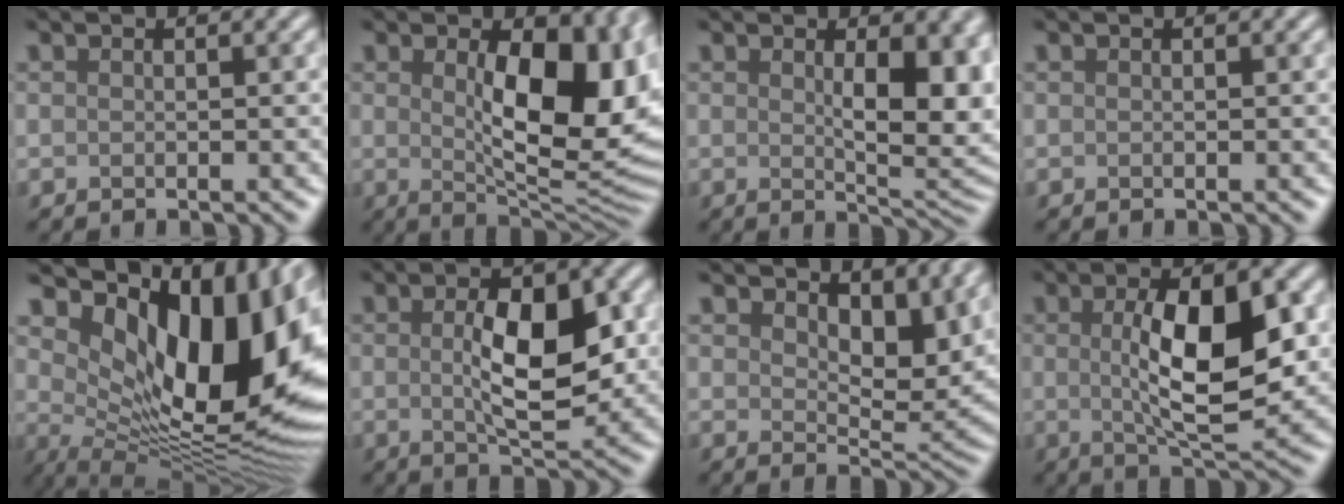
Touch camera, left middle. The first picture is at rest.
{"total": 11.9, "force": [1.6, 5.6, 10.4], "torque": [-0.134, -0.010, 0.035]}
{"total": 6.7, "force": [0.8, 2.5, 6.1], "torque": [-0.085, -0.011, 0.023]}
{"total": 0.0}
{"total": 15.0, "force": [4.2, 7.5, 12.3], "torque": [-0.167, -0.016, 0.086]}
{"total": 7.2, "force": [0.1, 3.3, 6.4], "torque": [-0.110, -0.002, 0.005]}
{"total": 5.1, "force": [2.8, 2.5, 3.4], "torque": [-0.053, -0.011, 0.040]}
{"total": 8.8, "force": [0.5, 3.2, 8.2], "torque": [-0.136, -0.004, 0.015]}